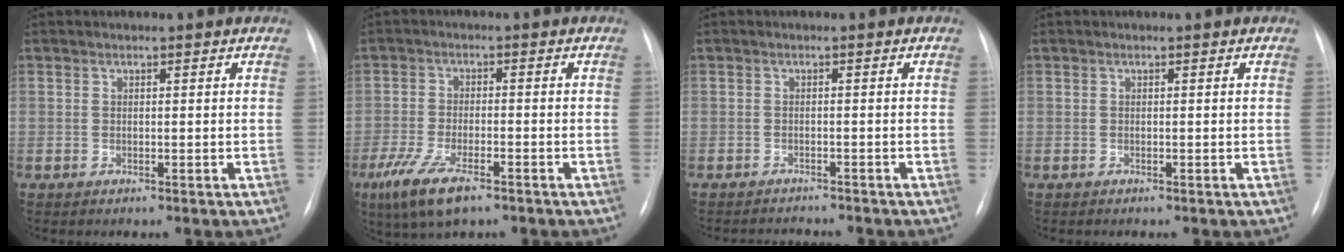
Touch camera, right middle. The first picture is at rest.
{"total": 7.7, "force": [-4.6, 2.2, 5.8], "torque": [-0.122, -0.017, -0.082]}
{"total": 3.3, "force": [-3.3, 0.2, 0.1], "torque": [0.000, -0.007, -0.046]}
{"total": 0.0}